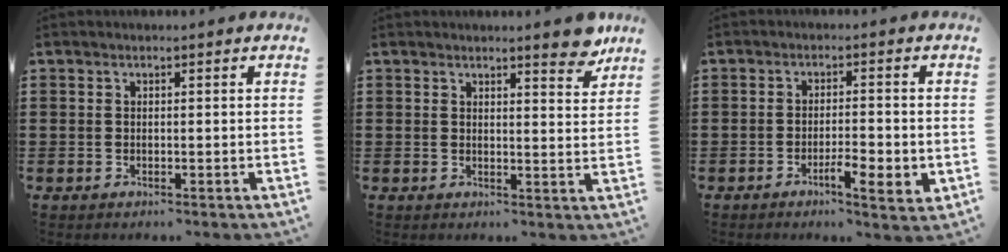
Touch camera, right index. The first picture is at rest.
{"total": 4.2, "force": [3.6, 0.5, 1.9], "torque": [-0.025, -0.014, 0.061]}
{"total": 4.8, "force": [-2.3, 1.1, 4.1], "torque": [-0.064, 0.000, -0.038]}